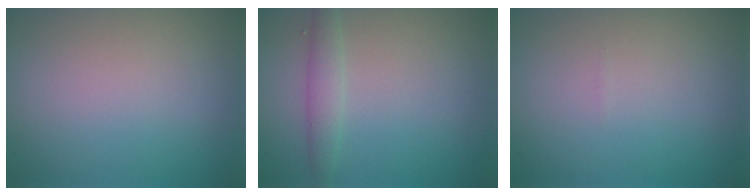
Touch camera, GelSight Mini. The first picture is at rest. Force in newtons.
{"total": 2.0, "press": 2.0, "slide": 0.2}
{"total": 0.0}